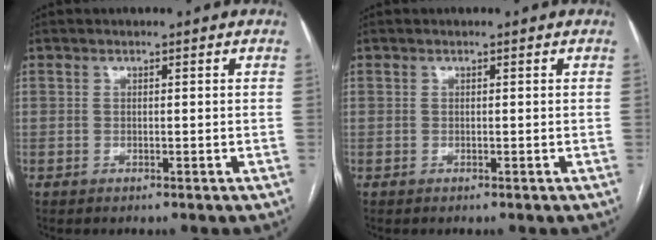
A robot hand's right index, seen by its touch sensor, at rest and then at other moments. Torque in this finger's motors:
{"motor_torque": [0.00, 0.00, 0.00, 0.00]}